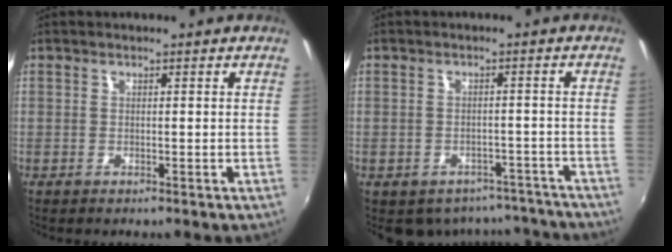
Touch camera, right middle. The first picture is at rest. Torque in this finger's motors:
{"motor_torque": [0.74, -0.94, -0.02, 0.02]}